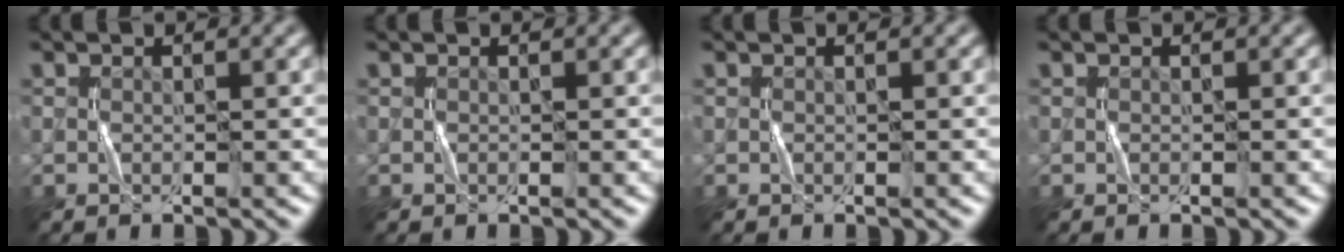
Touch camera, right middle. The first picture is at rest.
{"total": 0.0}
{"total": 0.0}
{"total": 0.0}